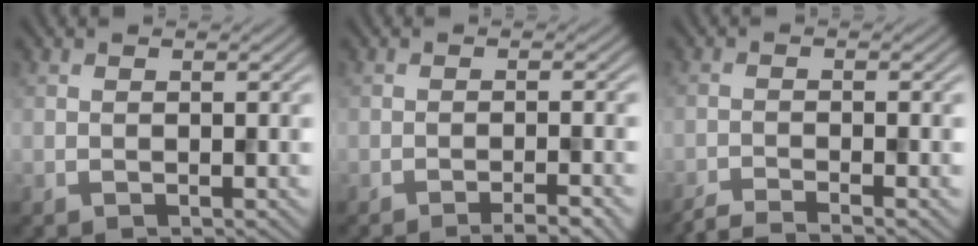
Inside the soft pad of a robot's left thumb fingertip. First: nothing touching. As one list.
[{"total": 3.9, "force": [-2.6, 0.6, 2.9], "torque": [-0.037, 0.011, -0.044]}, {"total": 3.5, "force": [-2.9, 0.3, 1.9], "torque": [-0.028, 0.001, -0.065]}]